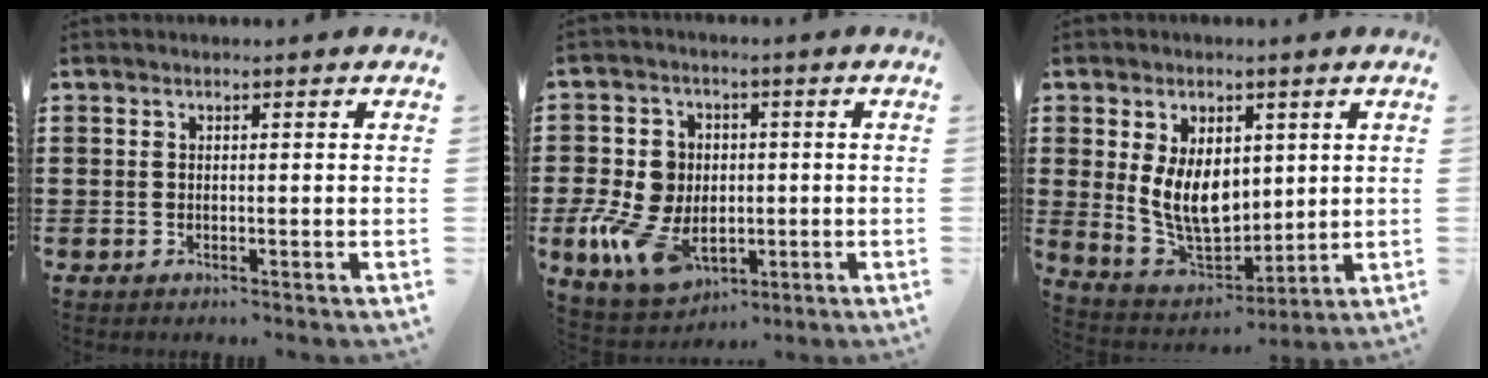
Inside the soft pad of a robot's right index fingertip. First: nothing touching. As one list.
[{"total": 9.6, "force": [-2.3, 7.4, 5.7], "torque": [-0.168, 0.007, -0.046]}, {"total": 8.9, "force": [1.4, 6.0, 6.4], "torque": [-0.135, 0.003, 0.024]}]